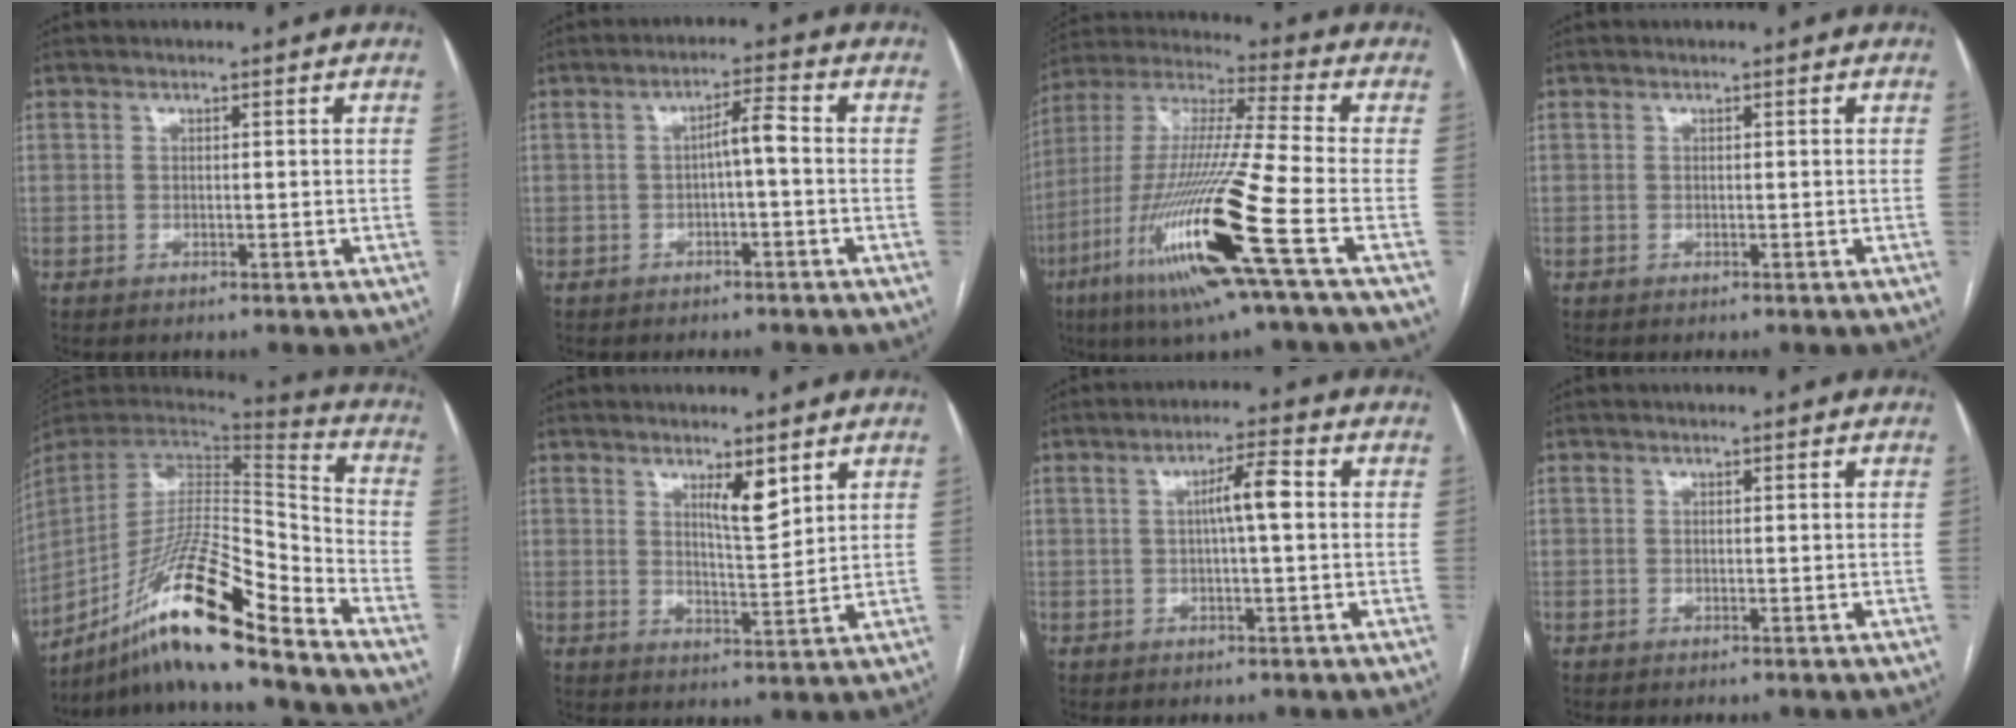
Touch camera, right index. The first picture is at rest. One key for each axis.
{"total": 3.5, "fx": -0.5, "fy": 0.4, "fz": 3.4, "tx": -0.054, "ty": 0.014, "tz": -0.007}
{"total": 21.5, "fx": -8.6, "fy": -0.2, "fz": 19.8, "tx": -0.414, "ty": -0.038, "tz": -0.169}
{"total": 0.0}
{"total": 20.2, "fx": -14.5, "fy": 1.3, "fz": 14.0, "tx": -0.274, "ty": -0.005, "tz": -0.264}
{"total": 4.7, "fx": 2.9, "fy": 0.8, "fz": 3.6, "tx": -0.064, "ty": -0.009, "tz": 0.052}
{"total": 4.8, "fx": 0.4, "fy": 0.4, "fz": 4.7, "tx": -0.080, "ty": 0.013, "tz": 0.005}
{"total": 0.0}